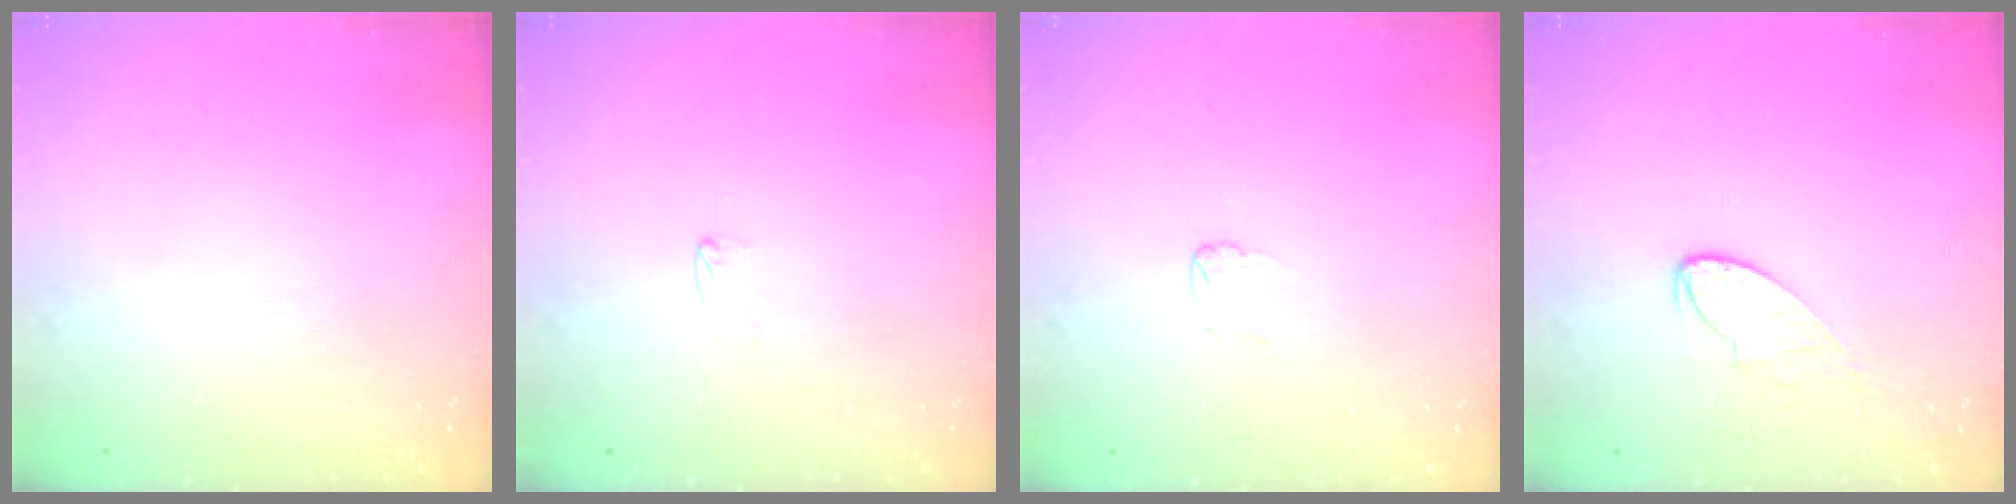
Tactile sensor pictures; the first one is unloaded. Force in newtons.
{"total": 1.7, "press": 1.6, "slide": 0.1}
{"total": 2.9, "press": 2.8, "slide": 0.3}
{"total": 6.6, "press": 6.6, "slide": 0.3}